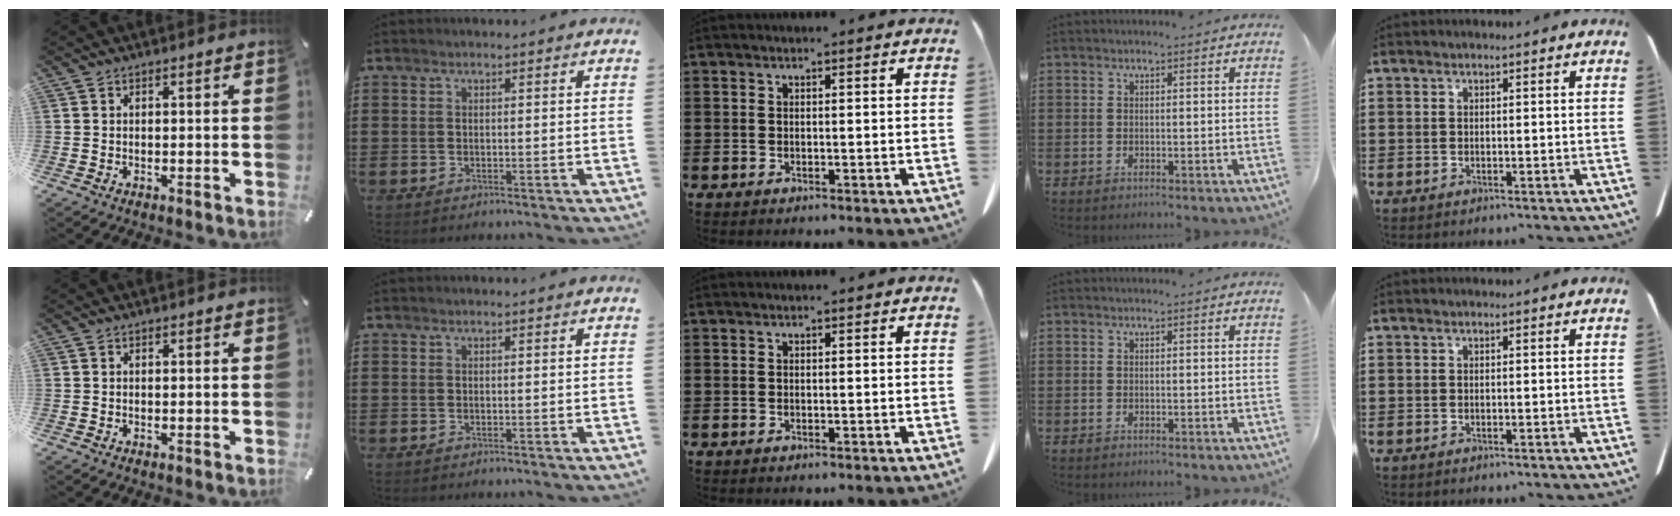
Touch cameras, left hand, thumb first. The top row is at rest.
{}